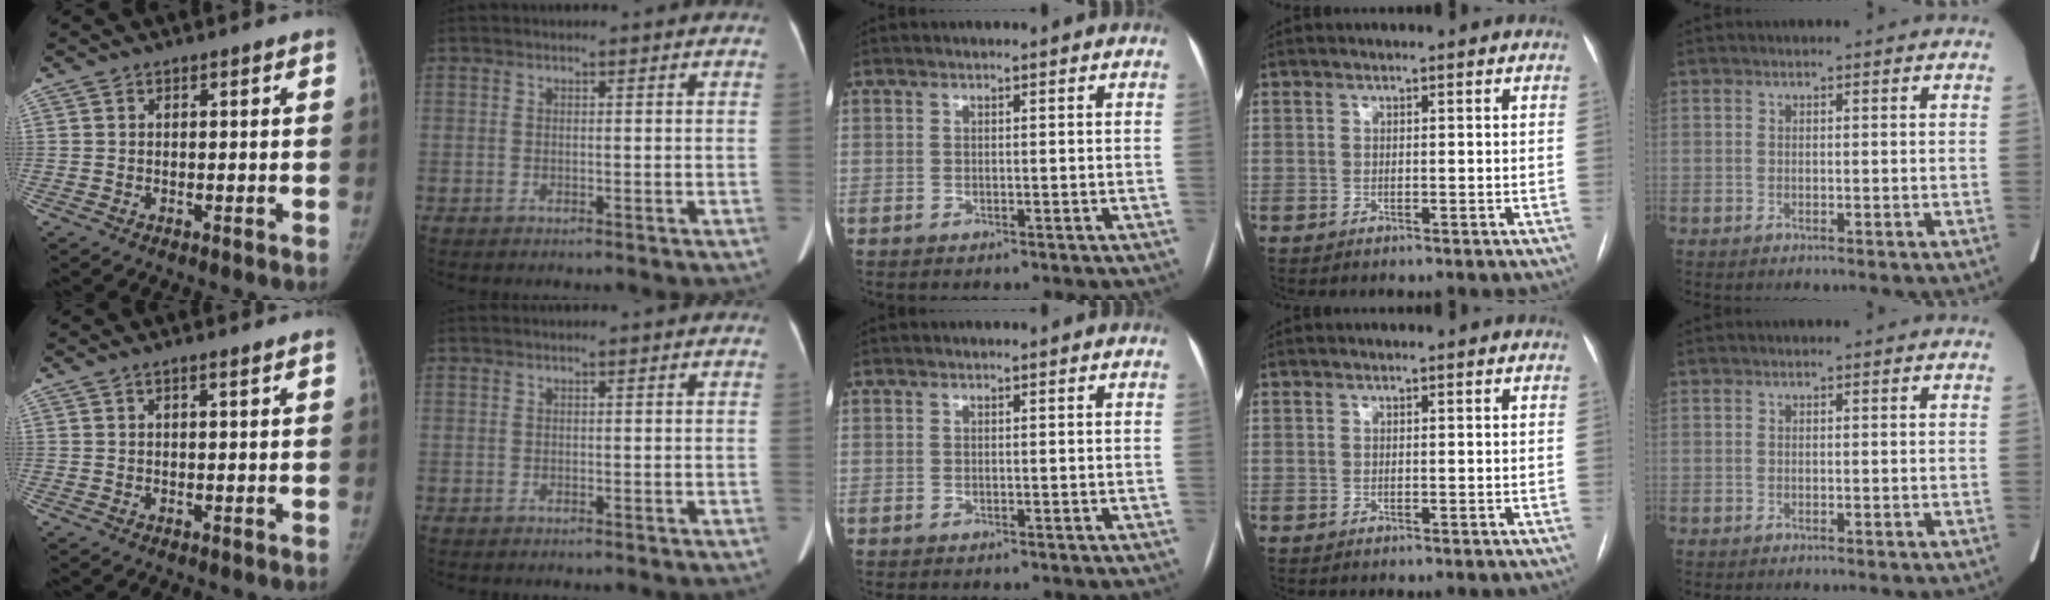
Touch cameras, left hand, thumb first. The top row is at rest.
{"thumb": {"total": 1.2, "force": [0.8, 0.2, 0.8], "torque": [-0.017, 0.002, 0.015]}}